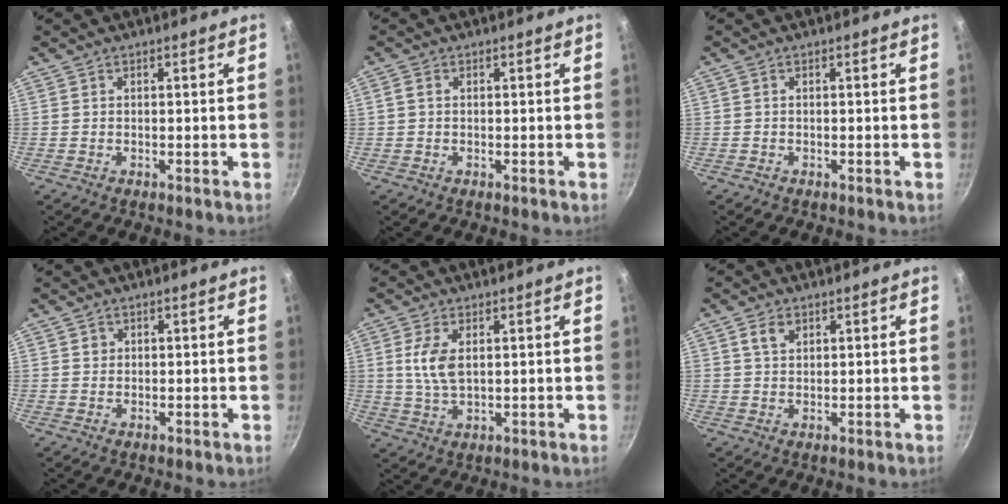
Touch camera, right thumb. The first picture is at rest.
{"total": 1.3, "force": [0.2, 1.0, 0.8], "torque": [-0.015, 0.004, 0.001]}
{"total": 0.0}
{"total": 1.1, "force": [0.4, 1.0, 0.2], "torque": [0.001, 0.001, 0.004]}
{"total": 6.2, "force": [1.4, 3.2, 5.2], "torque": [-0.104, -0.006, 0.029]}
{"total": 3.2, "force": [1.4, 2.0, 2.0], "torque": [-0.031, 0.000, 0.025]}